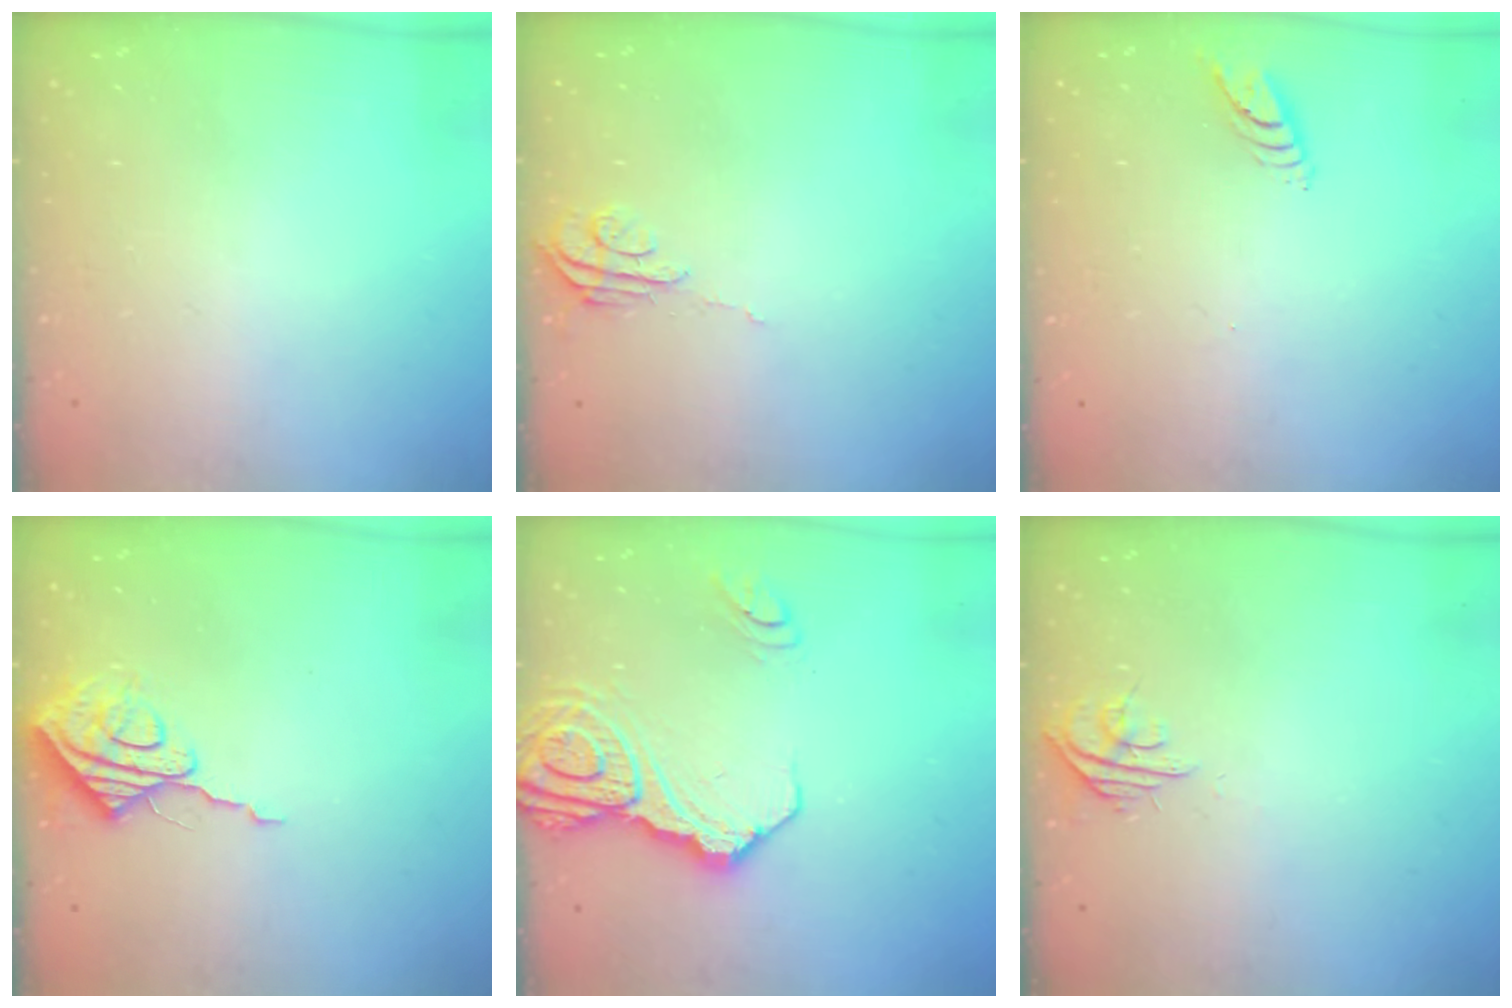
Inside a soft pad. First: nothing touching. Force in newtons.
{"total": 6.8, "press": 6.8, "slide": 0.5}
{"total": 4.8, "press": 4.8, "slide": 0.4}
{"total": 8.2, "press": 8.2, "slide": 0.5}
{"total": 16.8, "press": 16.7, "slide": 2.0}
{"total": 5.4, "press": 5.4, "slide": 0.5}